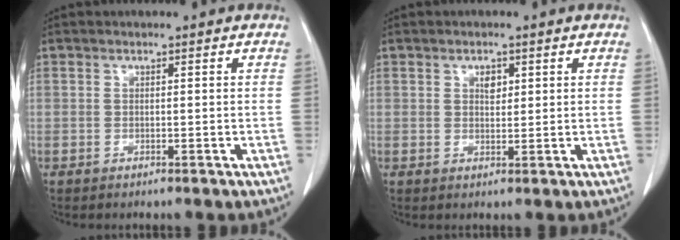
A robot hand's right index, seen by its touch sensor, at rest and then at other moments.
{"total": 1.9, "force": [0.8, 1.1, 1.3], "torque": [-0.019, -0.001, 0.015]}